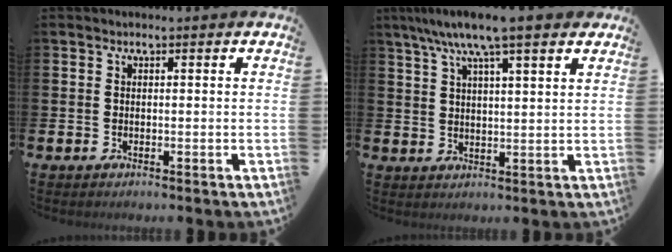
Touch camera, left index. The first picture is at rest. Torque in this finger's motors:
{"motor_torque": [1.15, -0.91, 1.05, 0.21]}